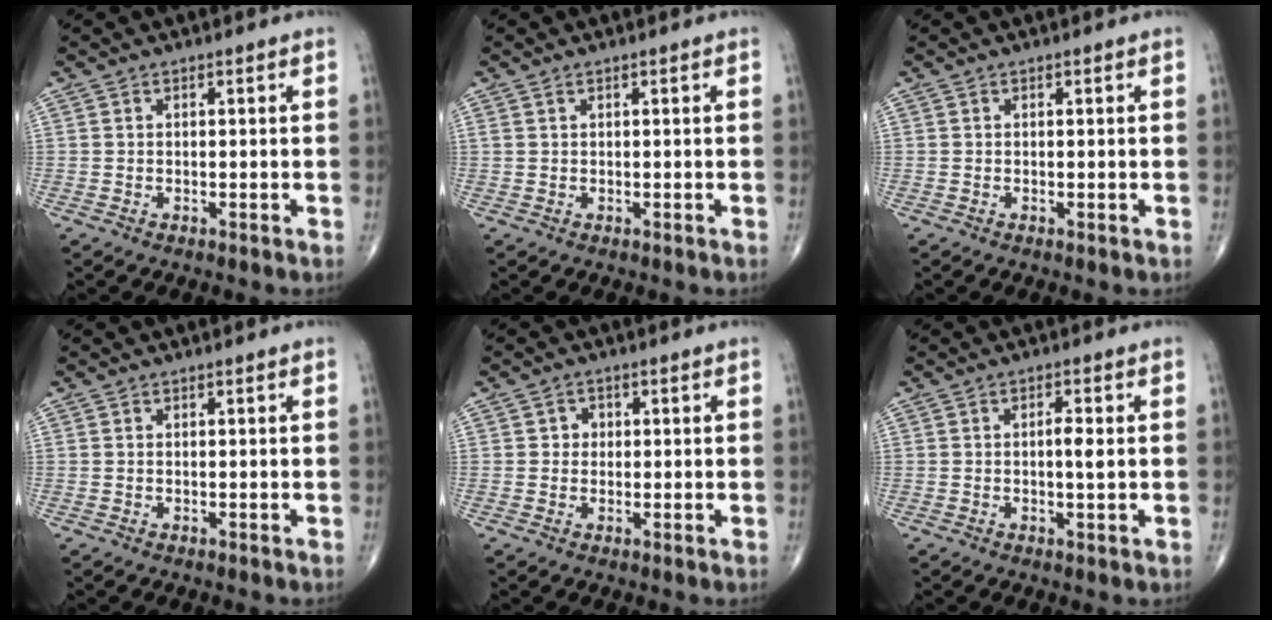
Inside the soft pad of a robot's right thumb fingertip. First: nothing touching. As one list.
[{"total": 0.6, "force": [0.4, 0.2, 0.4], "torque": [-0.012, 0.009, 0.012]}, {"total": 0.0}, {"total": 0.0}, {"total": 2.0, "force": [0.2, 1.9, 0.7], "torque": [0.007, 0.004, -0.001]}, {"total": 3.0, "force": [0.0, 0.7, 2.9], "torque": [-0.047, -0.002, -0.002]}]